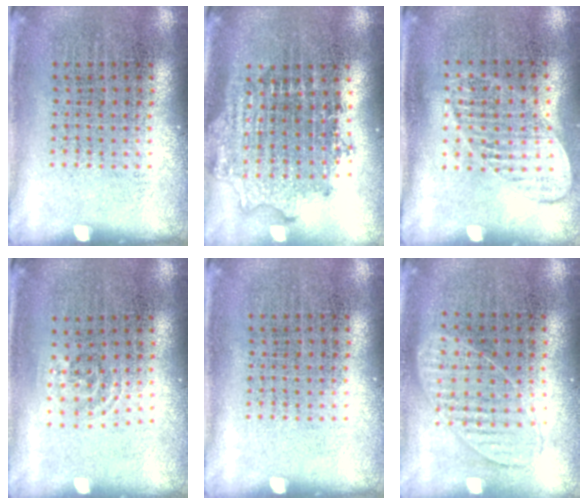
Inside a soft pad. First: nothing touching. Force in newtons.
{"total": 1.8, "press": 1.5, "slide": 1.0}
{"total": 1.0, "press": 1.0, "slide": 0.1}
{"total": 0.8, "press": 0.6, "slide": 0.6}
{"total": 0.0}
{"total": 0.9, "press": 0.8, "slide": 0.3}